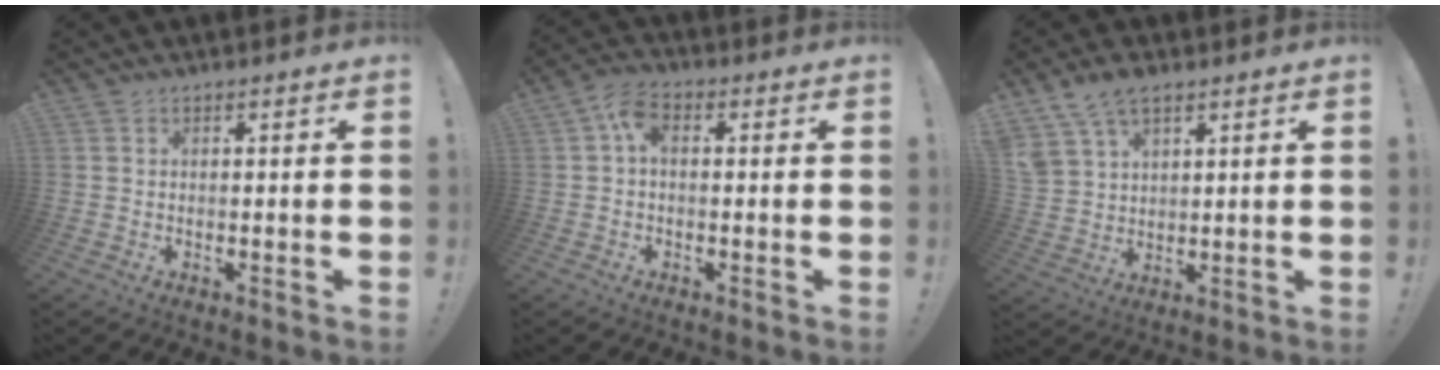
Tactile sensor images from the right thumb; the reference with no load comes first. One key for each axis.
{"total": 5.3, "fx": 0.6, "fy": 3.1, "fz": 4.3, "tx": -0.078, "ty": 0.002, "tz": 0.009}
{"total": 8.8, "fx": 6.0, "fy": 4.5, "fz": 4.5, "tx": -0.104, "ty": -0.019, "tz": 0.119}